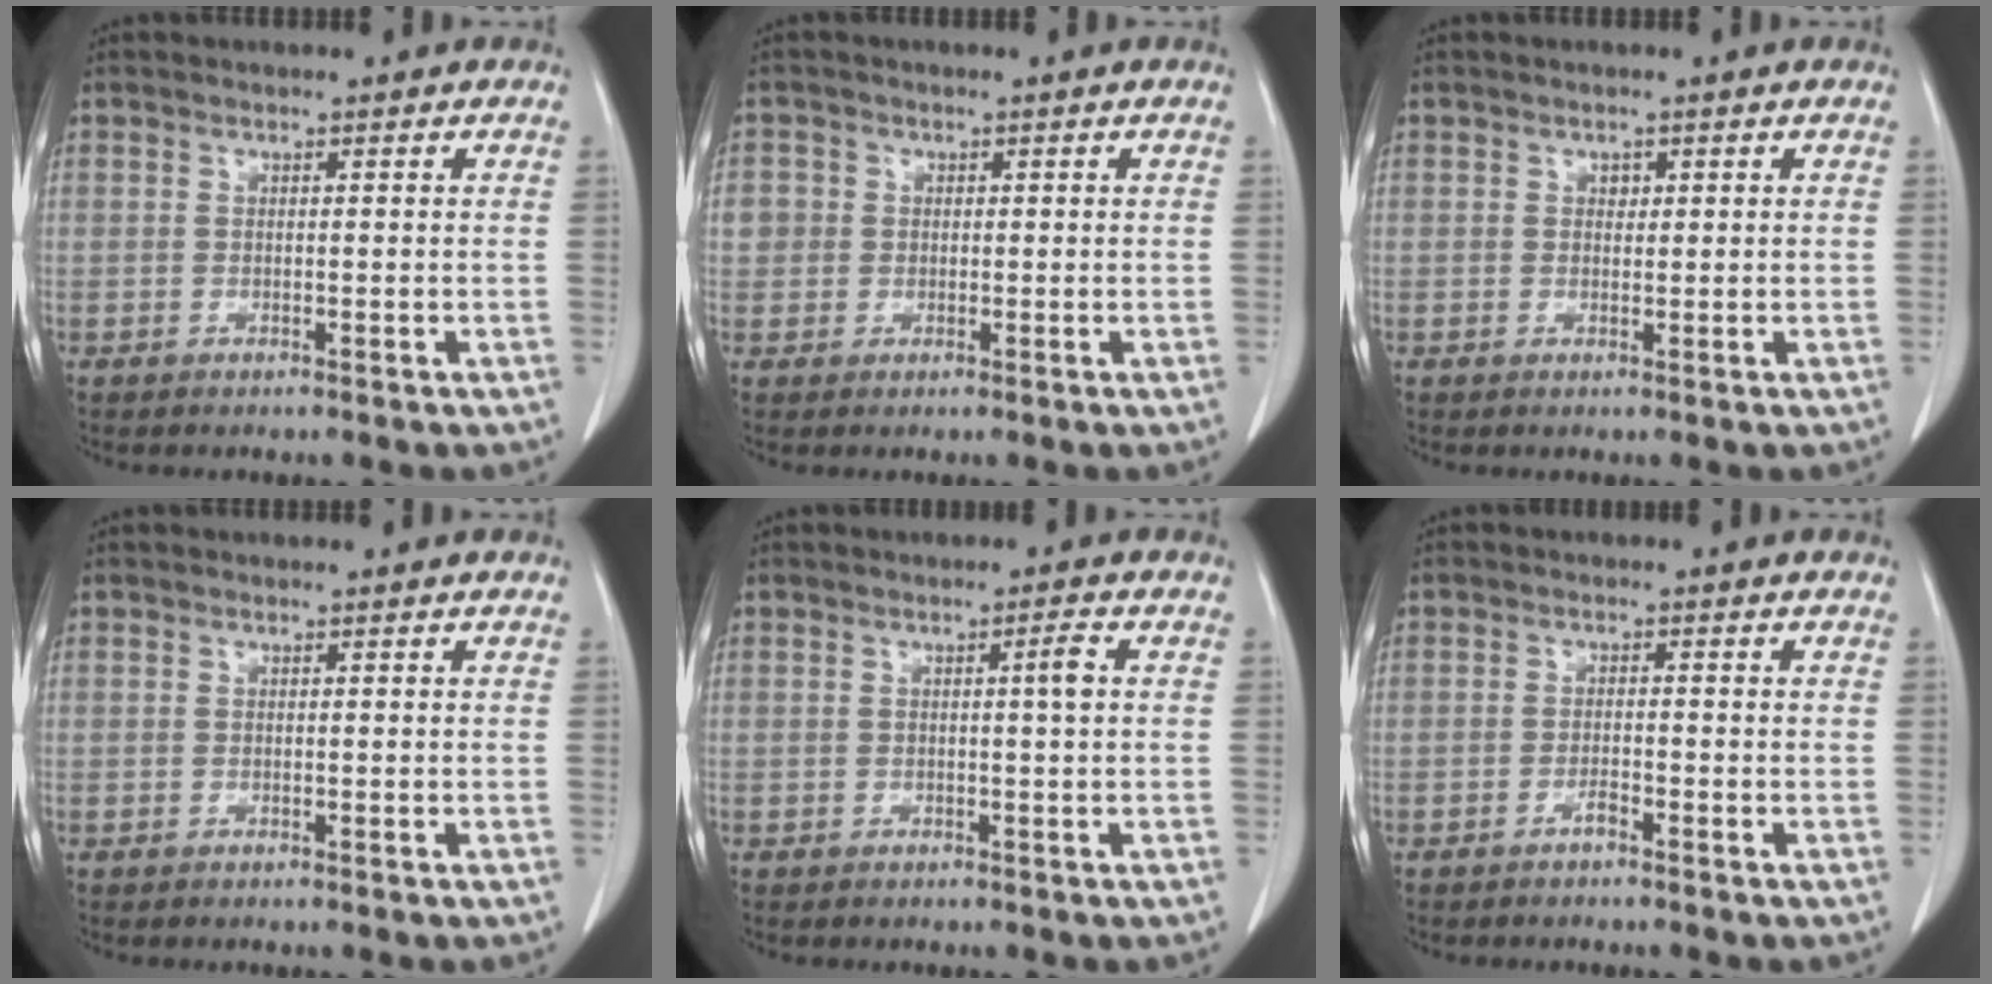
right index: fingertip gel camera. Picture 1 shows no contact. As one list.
[{"total": 2.9, "force": [0.4, 2.8, 0.4], "torque": [0.006, 0.008, 0.009]}, {"total": 0.9, "force": [0.4, 0.7, 0.5], "torque": [-0.005, -0.001, 0.006]}, {"total": 0.0}, {"total": 1.8, "force": [0.3, -0.3, 1.8], "torque": [-0.031, 0.002, 0.007]}, {"total": 1.3, "force": [-1.0, 0.1, 0.9], "torque": [-0.013, 0.002, -0.016]}]